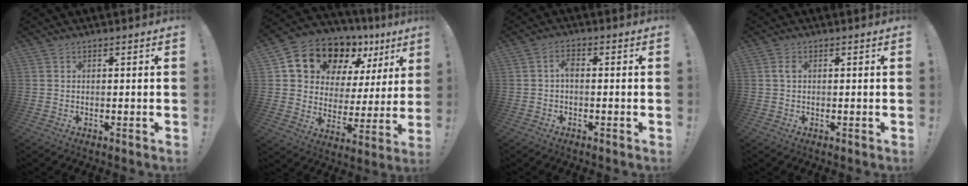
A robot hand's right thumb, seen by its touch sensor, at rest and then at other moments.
{"total": 15.7, "force": [11.2, 8.8, 6.5], "torque": [-0.106, -0.080, 0.207]}
{"total": 2.5, "force": [-0.3, 1.1, 2.2], "torque": [-0.042, 0.006, -0.007]}
{"total": 1.7, "force": [0.3, 1.1, 1.2], "torque": [-0.023, 0.005, 0.004]}